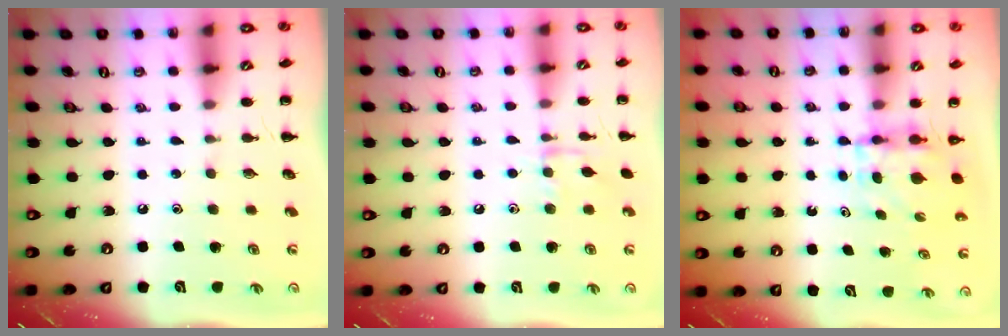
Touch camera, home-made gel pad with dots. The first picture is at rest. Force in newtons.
{"total": 6.7, "press": 6.7, "slide": 0.8}
{"total": 3.9, "press": 3.9, "slide": 0.3}